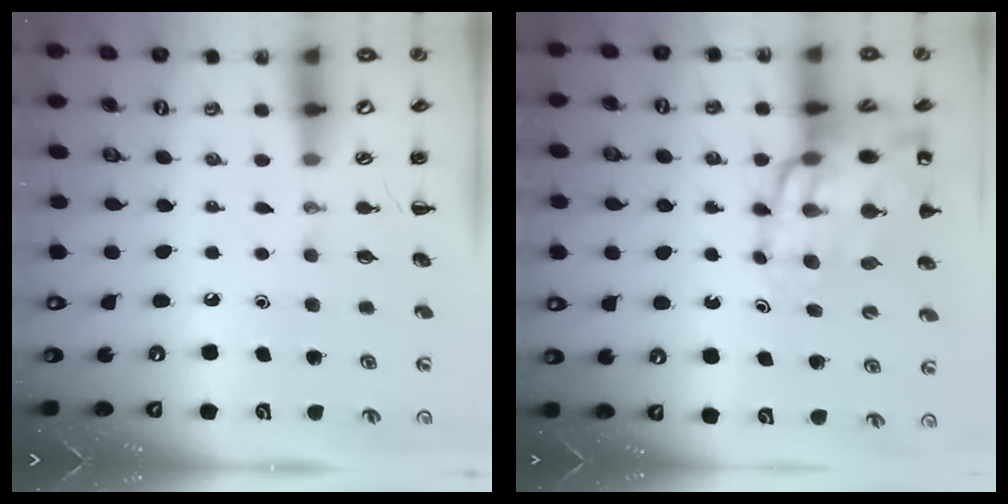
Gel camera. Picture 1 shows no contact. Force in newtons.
{"total": 19.3, "press": 18.7, "slide": 5.0}